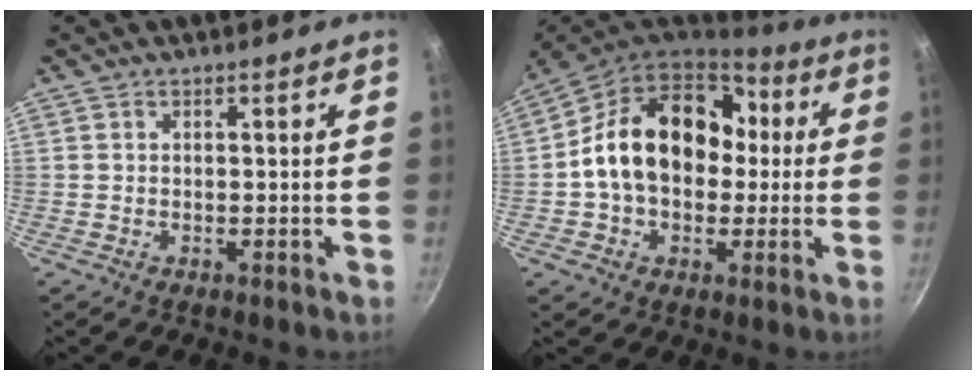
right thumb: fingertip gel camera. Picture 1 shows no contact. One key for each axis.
{"total": 20.4, "fx": 1.7, "fy": 15.2, "fz": 13.5, "tx": -0.194, "ty": 0.042, "tz": 0.021}